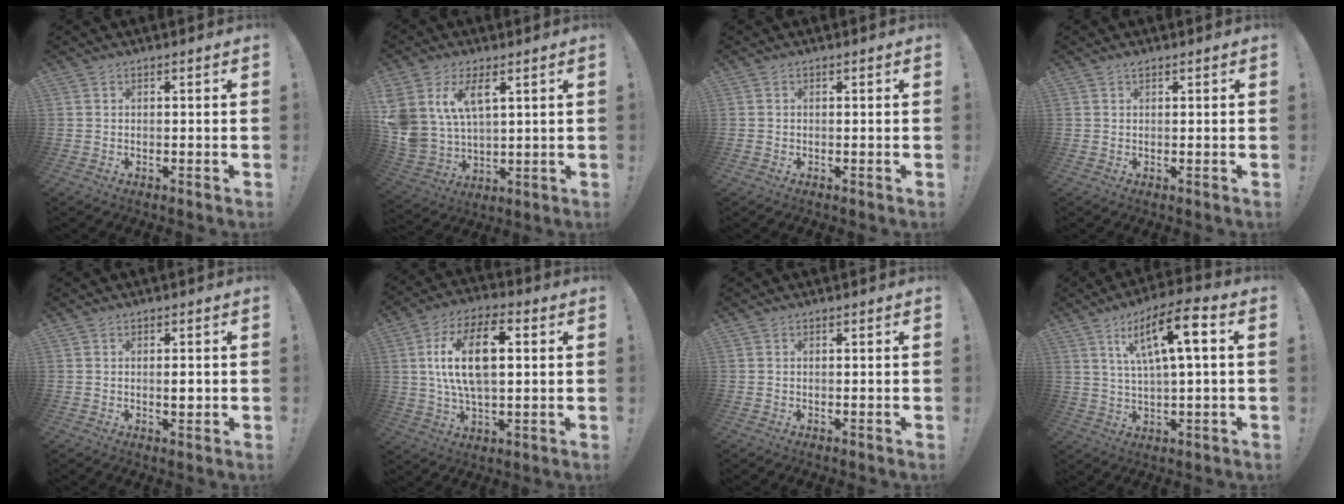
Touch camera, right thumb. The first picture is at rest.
{"total": 11.8, "force": [6.0, 7.1, 7.3], "torque": [-0.153, -0.027, 0.118]}
{"total": 0.6, "force": [-0.4, 0.4, -0.1], "torque": [-0.005, 0.004, -0.005]}
{"total": 0.6, "force": [0.5, 0.1, -0.3], "torque": [0.007, 0.001, 0.009]}
{"total": 1.9, "force": [-0.2, 0.8, 1.7], "torque": [-0.010, -0.007, -0.009]}
{"total": 16.1, "force": [3.1, 8.4, 13.4], "torque": [-0.245, 0.008, 0.050]}
{"total": 0.0}
{"total": 13.5, "force": [4.5, 2.8, 12.4], "torque": [-0.217, 0.000, 0.066]}